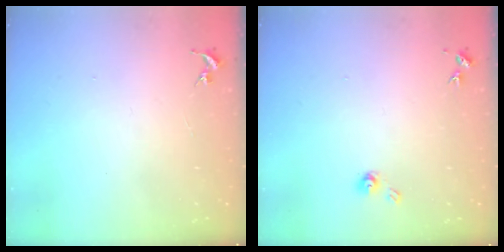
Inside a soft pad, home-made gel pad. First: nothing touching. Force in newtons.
{"total": 4.9, "press": 4.9, "slide": 0.5}